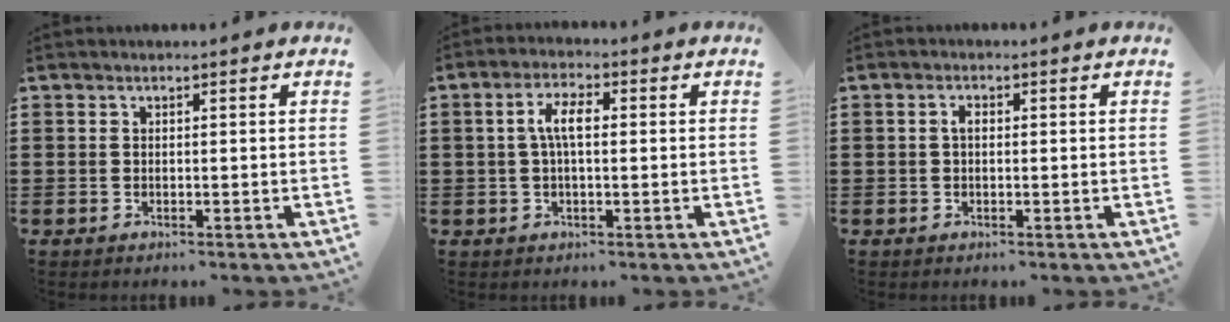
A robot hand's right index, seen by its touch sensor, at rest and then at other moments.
{"total": 4.4, "force": [0.2, 1.7, 4.1], "torque": [-0.086, 0.004, -0.002]}
{"total": 1.5, "force": [0.1, 0.7, 1.3], "torque": [-0.027, 0.005, 0.000]}